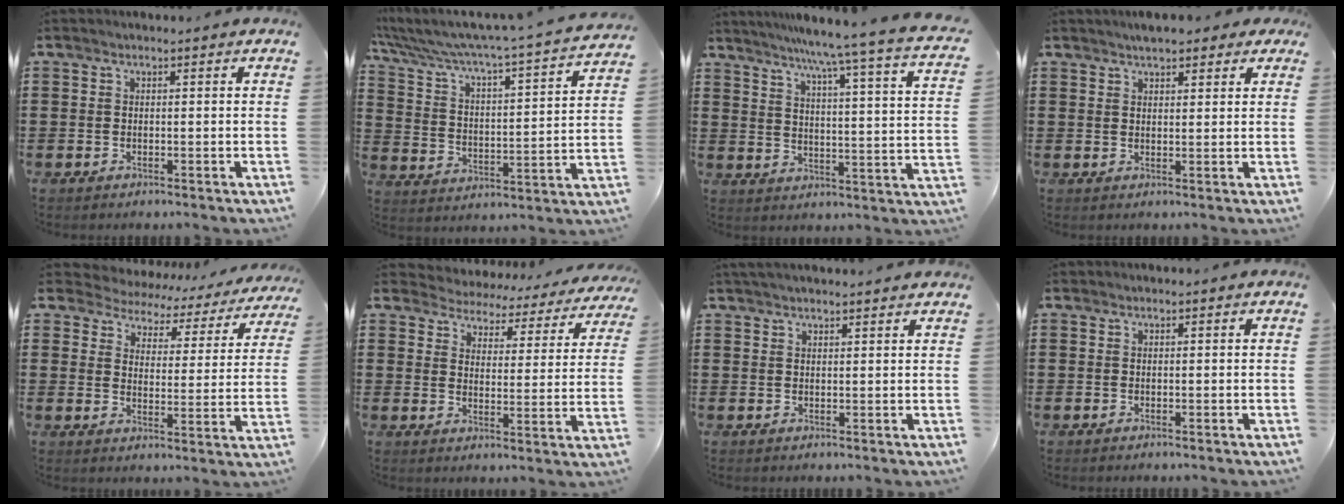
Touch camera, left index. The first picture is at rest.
{"total": 4.9, "force": [4.6, 0.0, 1.8], "torque": [-0.062, -0.050, 0.067]}
{"total": 6.0, "force": [4.9, -1.8, 2.9], "torque": [-0.069, -0.054, 0.069]}
{"total": 3.2, "force": [2.7, 0.9, 1.4], "torque": [-0.026, -0.001, 0.046]}
{"total": 3.2, "force": [3.0, 1.1, -0.2], "torque": [-0.023, -0.024, 0.043]}
{"total": 3.2, "force": [3.1, 0.4, -0.5], "torque": [-0.016, -0.033, 0.045]}
{"total": 1.9, "force": [1.9, 0.1, 0.4], "torque": [-0.012, 0.002, 0.037]}
{"total": 0.0}